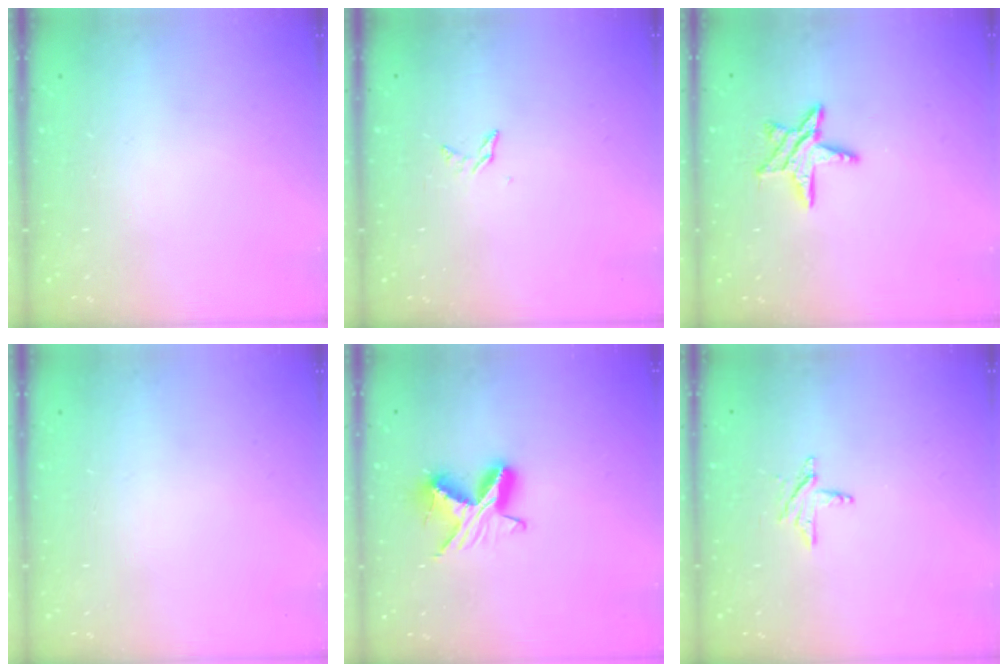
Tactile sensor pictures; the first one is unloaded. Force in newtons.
{"total": 3.4, "press": 3.3, "slide": 0.3}
{"total": 8.9, "press": 8.9, "slide": 0.6}
{"total": 0.0}
{"total": 9.5, "press": 9.4, "slide": 0.5}
{"total": 4.0, "press": 4.0, "slide": 0.3}